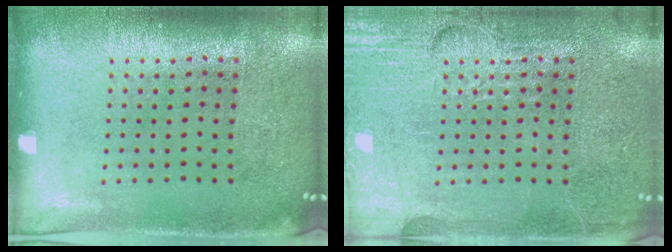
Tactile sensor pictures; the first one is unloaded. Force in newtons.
{"total": 4.9, "press": 4.9, "slide": 0.6}